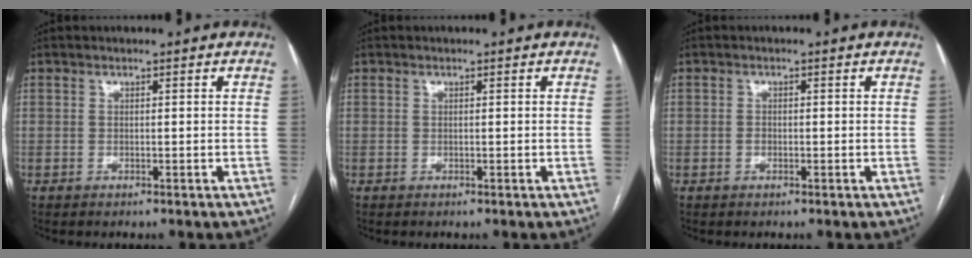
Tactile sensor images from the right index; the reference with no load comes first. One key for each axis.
{"total": 0.0}
{"total": 0.9, "fx": -0.3, "fy": 0.6, "fz": 0.6, "tx": -0.013, "ty": 0.002, "tz": -0.006}